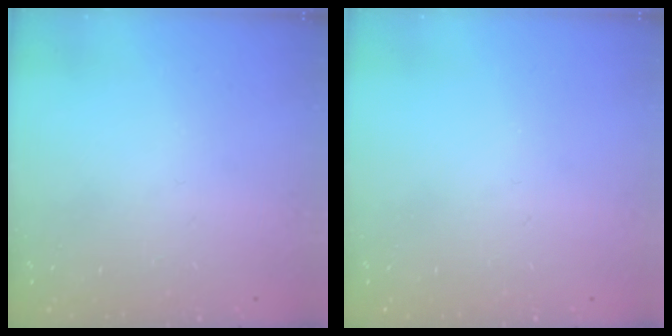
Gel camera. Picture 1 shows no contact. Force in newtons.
{"total": 0.0}